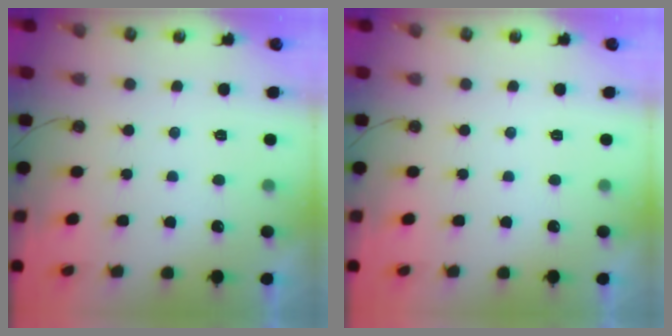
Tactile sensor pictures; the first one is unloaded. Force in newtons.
{"total": 0.0}